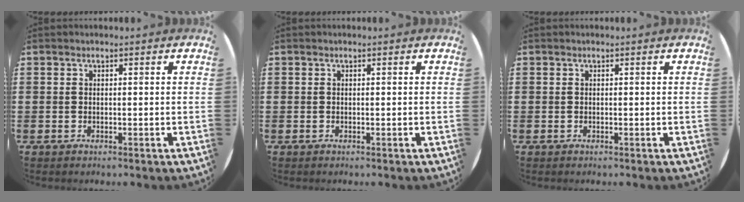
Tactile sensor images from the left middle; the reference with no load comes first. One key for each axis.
{"total": 0.0}
{"total": 0.0}